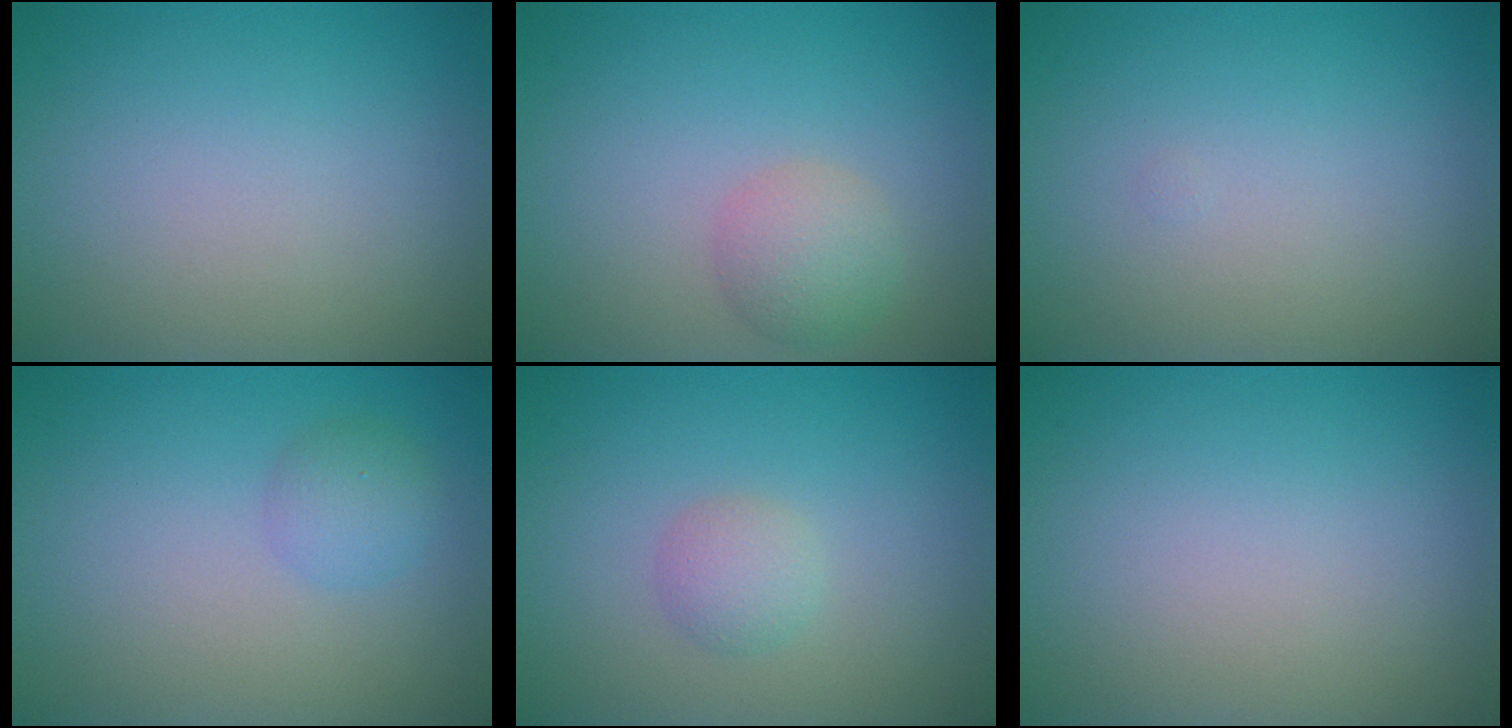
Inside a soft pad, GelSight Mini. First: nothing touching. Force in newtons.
{"total": 2.6, "press": 2.6, "slide": 0.1}
{"total": 0.0}
{"total": 1.9, "press": 1.9, "slide": 0.1}
{"total": 1.7, "press": 1.7, "slide": 0.1}
{"total": 0.0}